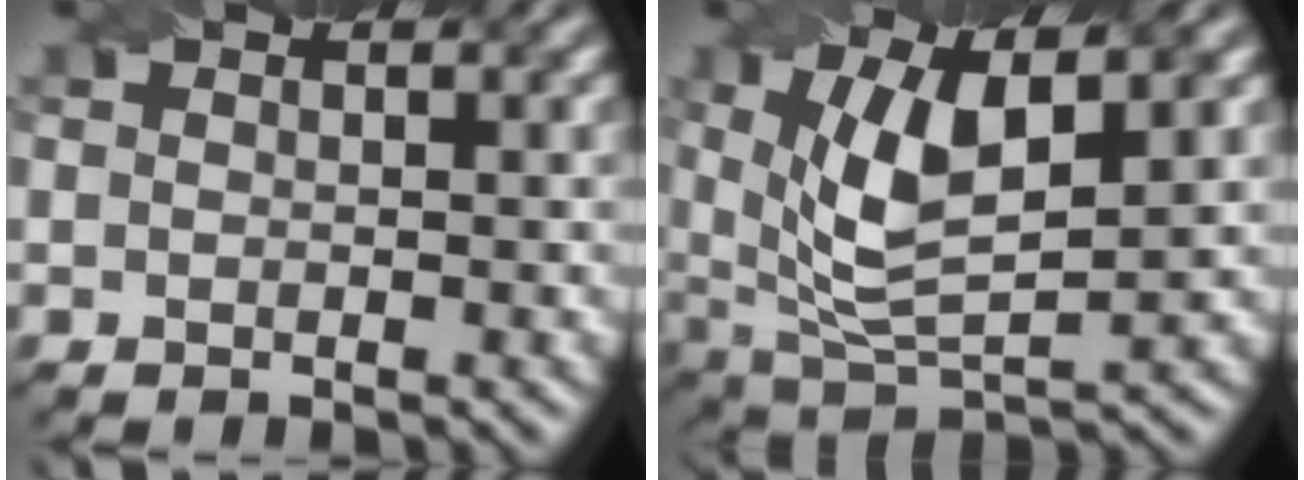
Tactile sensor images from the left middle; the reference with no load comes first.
{"total": 7.9, "force": [2.0, 3.3, 6.9], "torque": [-0.146, -0.005, 0.038]}